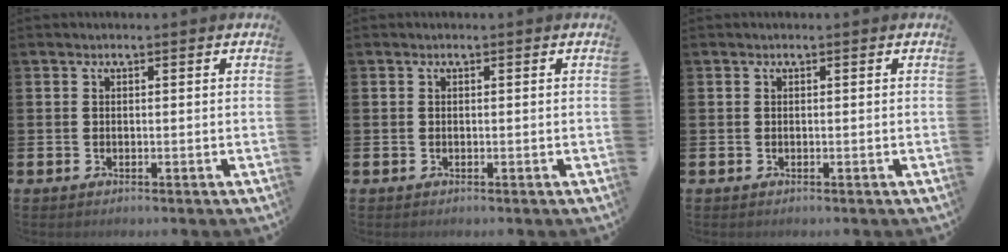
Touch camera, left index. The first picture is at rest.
{"total": 0.0}
{"total": 0.0}